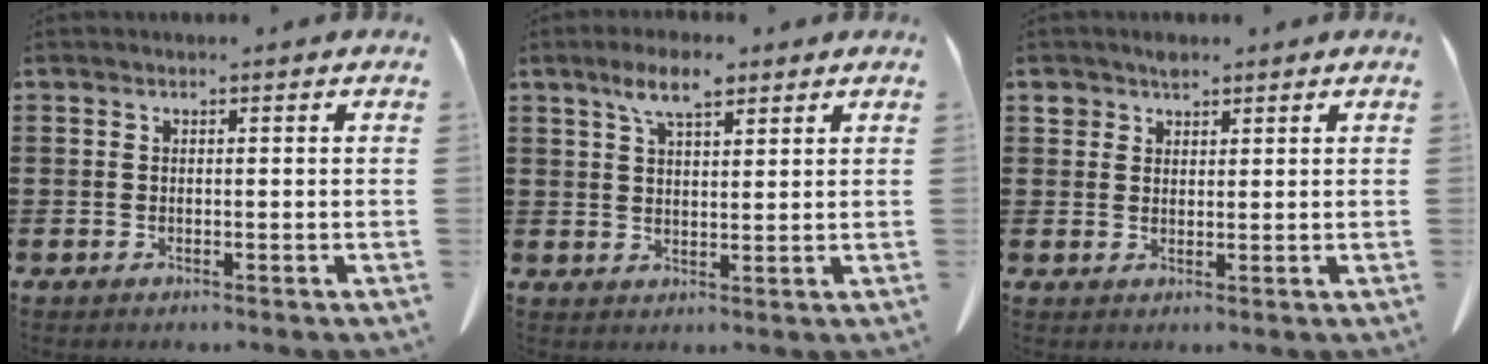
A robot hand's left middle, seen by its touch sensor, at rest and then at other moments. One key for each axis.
{"total": 6.1, "fx": 4.0, "fy": 1.7, "fz": 4.3, "tx": -0.092, "ty": -0.001, "tz": 0.071}
{"total": 2.5, "fx": 2.0, "fy": 1.3, "fz": 0.7, "tx": -0.019, "ty": 0.002, "tz": 0.041}